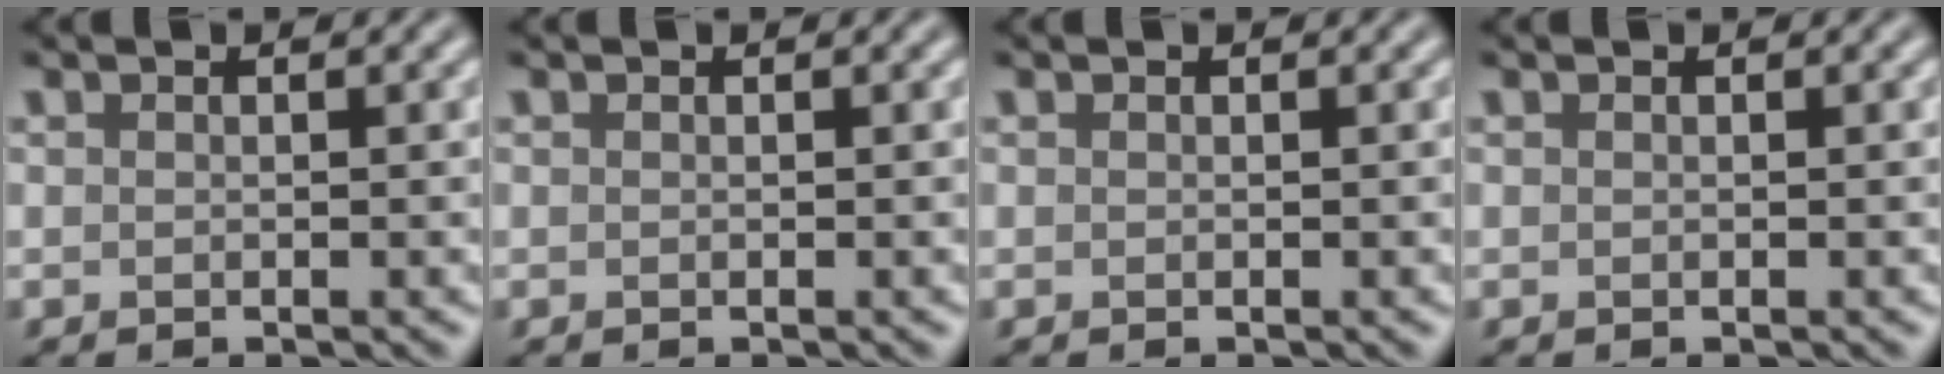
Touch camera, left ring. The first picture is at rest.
{"total": 0.0}
{"total": 0.0}
{"total": 0.0}